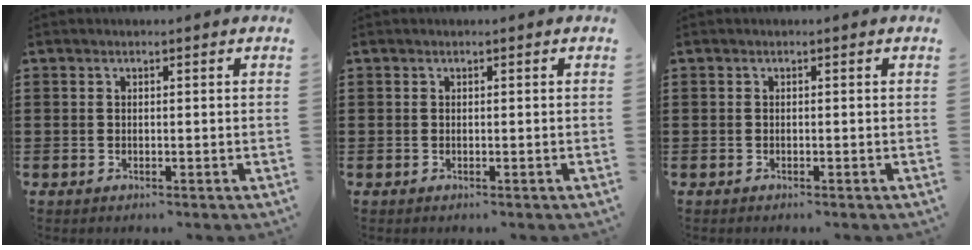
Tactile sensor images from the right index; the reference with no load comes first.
{"total": 0.0}
{"total": 0.0}